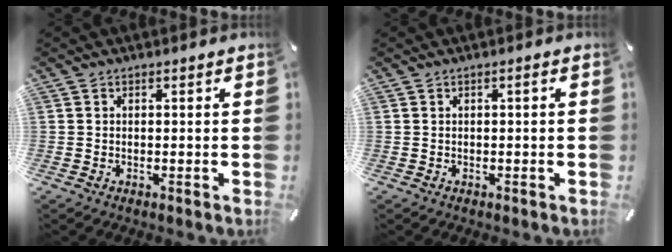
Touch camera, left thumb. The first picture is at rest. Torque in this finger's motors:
{"motor_torque": [-0.10, 0.20, 0.11, 0.00, 0.00]}